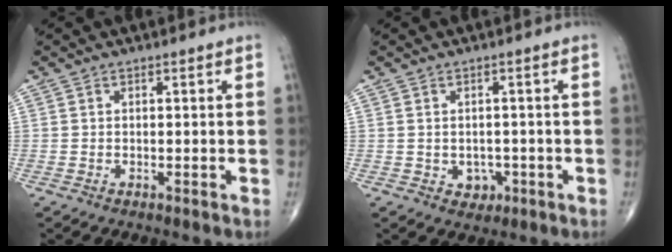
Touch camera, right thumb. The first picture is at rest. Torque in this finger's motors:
{"motor_torque": [-0.22, 0.08, -0.13, -0.10, 0.01]}